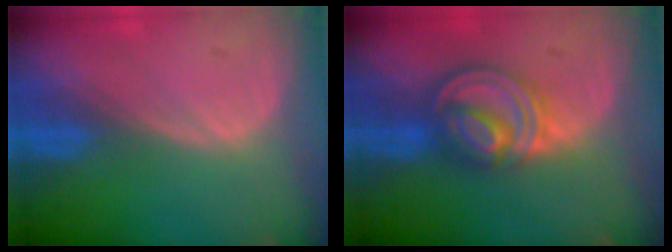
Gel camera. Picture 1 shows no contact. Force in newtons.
{"total": 7.9, "press": 6.8, "slide": 3.9}